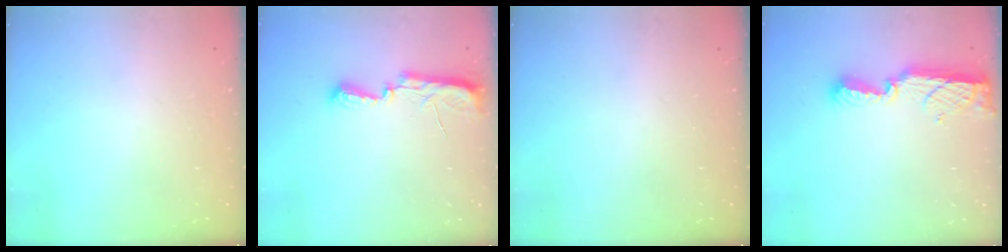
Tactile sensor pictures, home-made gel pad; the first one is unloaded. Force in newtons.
{"total": 7.4, "press": 7.4, "slide": 0.7}
{"total": 0.0}
{"total": 11.4, "press": 10.2, "slide": 4.9}